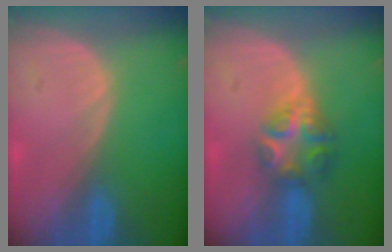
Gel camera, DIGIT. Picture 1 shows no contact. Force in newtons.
{"total": 6.1, "press": 5.4, "slide": 2.8}